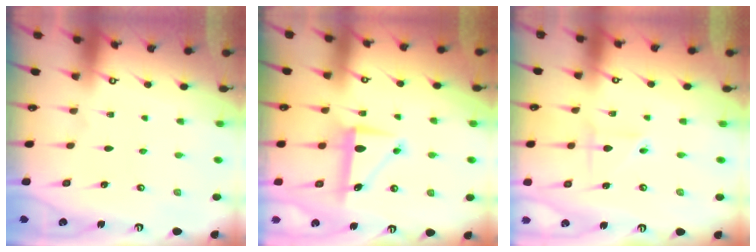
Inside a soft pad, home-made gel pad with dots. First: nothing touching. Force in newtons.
{"total": 8.4, "press": 8.4, "slide": 0.2}
{"total": 2.4, "press": 2.2, "slide": 1.0}